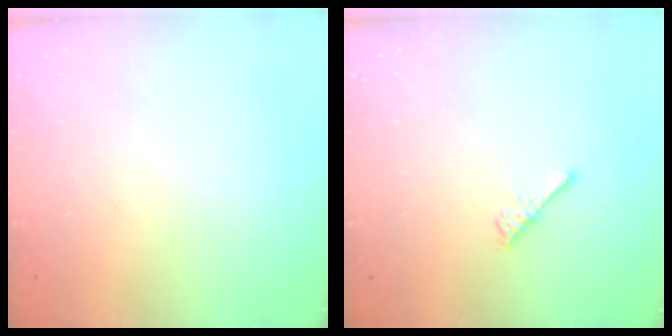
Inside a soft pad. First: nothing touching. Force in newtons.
{"total": 2.9, "press": 2.9, "slide": 0.5}